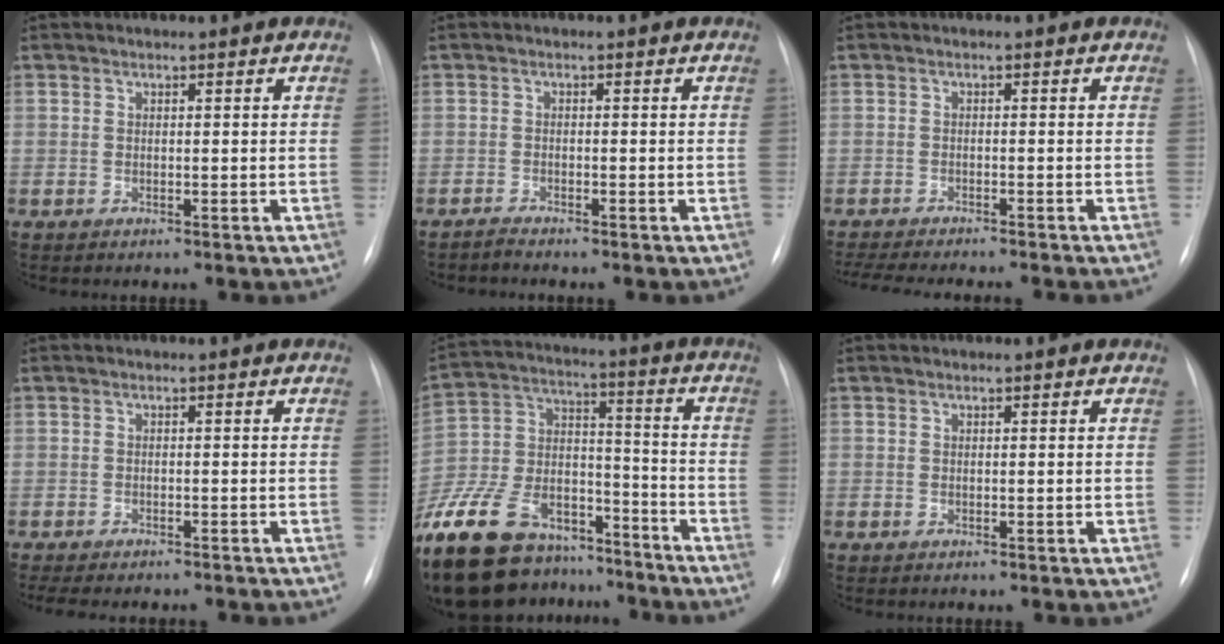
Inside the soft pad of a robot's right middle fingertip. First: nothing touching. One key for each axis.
{"total": 1.1, "fx": -1.0, "fy": -0.2, "fz": -0.1, "tx": -0.001, "ty": -0.006, "tz": -0.020}
{"total": 13.1, "fx": -11.7, "fy": 1.2, "fz": 5.8, "tx": -0.089, "ty": -0.015, "tz": -0.161}
{"total": 9.9, "fx": -8.7, "fy": 2.1, "fz": 4.2, "tx": -0.057, "ty": -0.004, "tz": -0.112}
{"total": 26.5, "fx": -19.8, "fy": 12.9, "fz": 12.1, "tx": -0.319, "ty": -0.002, "tz": -0.331}
{"total": 0.0}